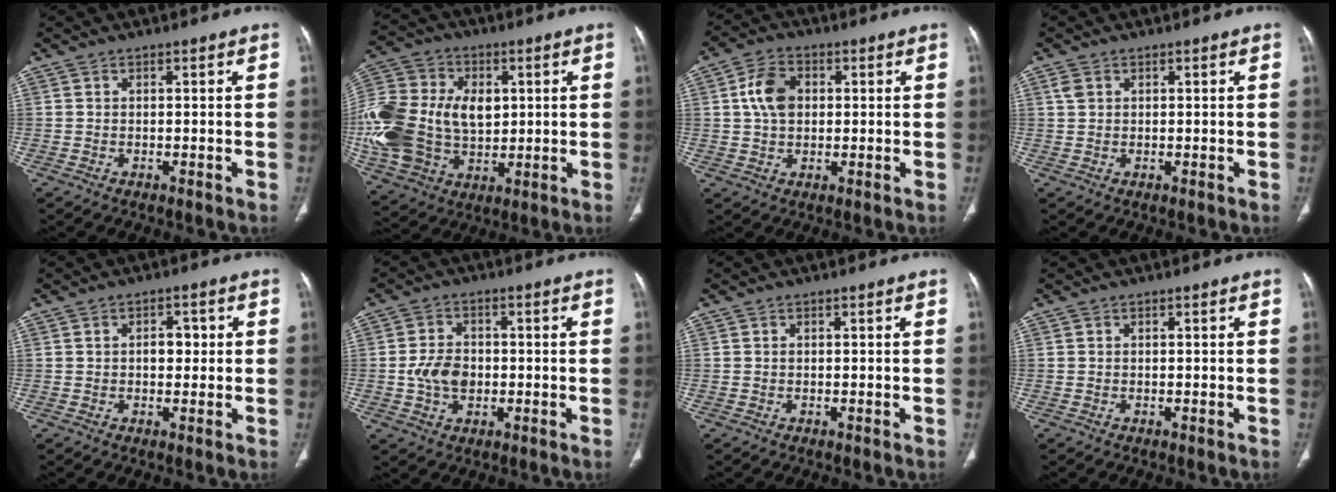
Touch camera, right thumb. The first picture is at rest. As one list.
[{"total": 26.1, "force": [1.3, 18.5, 18.3], "torque": [-0.403, 0.010, 0.040]}, {"total": 7.3, "force": [1.2, 5.2, 4.9], "torque": [-0.082, 0.006, 0.018]}, {"total": 1.5, "force": [1.0, 0.6, 0.9], "torque": [-0.022, 0.006, 0.028]}, {"total": 3.2, "force": [0.3, 2.2, 2.4], "torque": [-0.020, 0.005, 0.002]}, {"total": 5.6, "force": [-0.7, 4.0, 3.9], "torque": [-0.064, 0.006, -0.015]}, {"total": 0.0}, {"total": 0.0}]